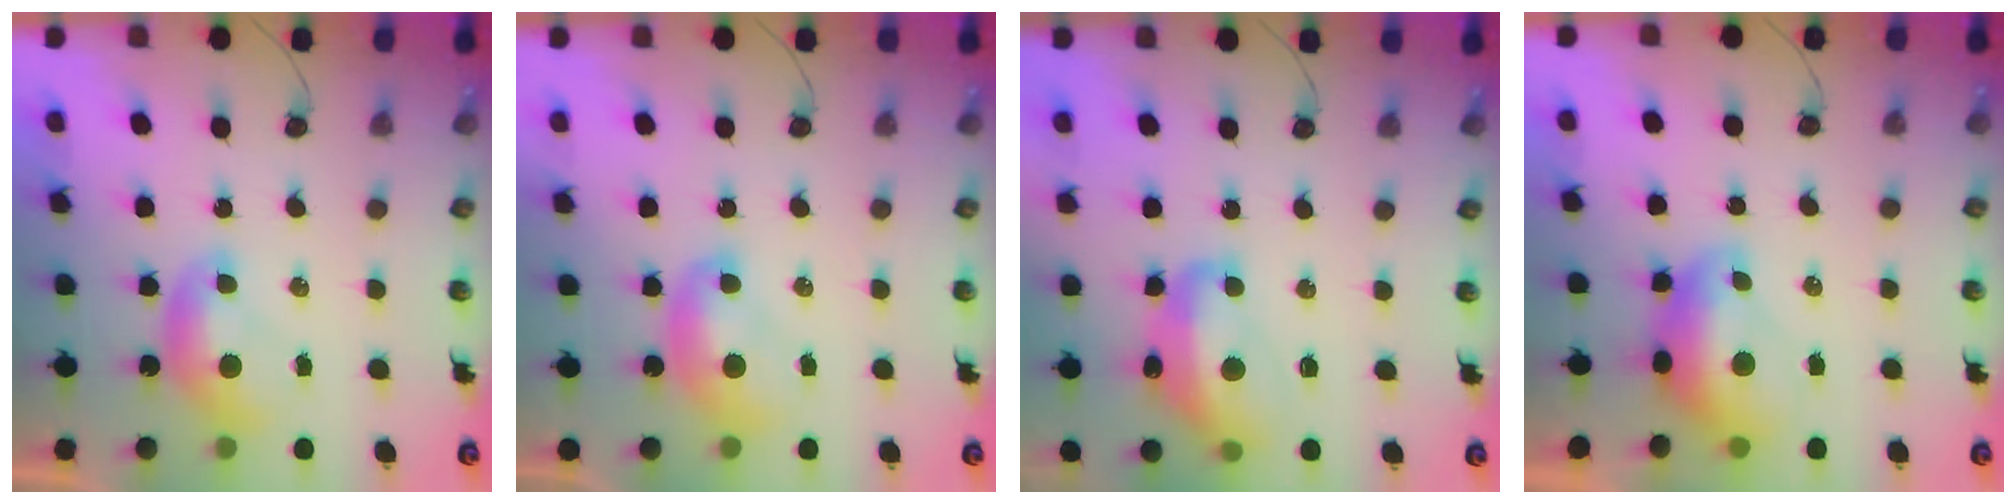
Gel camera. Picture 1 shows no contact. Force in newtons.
{"total": 1.8, "press": 1.8, "slide": 0.2}
{"total": 8.2, "press": 8.0, "slide": 1.3}
{"total": 2.6, "press": 2.5, "slide": 0.7}